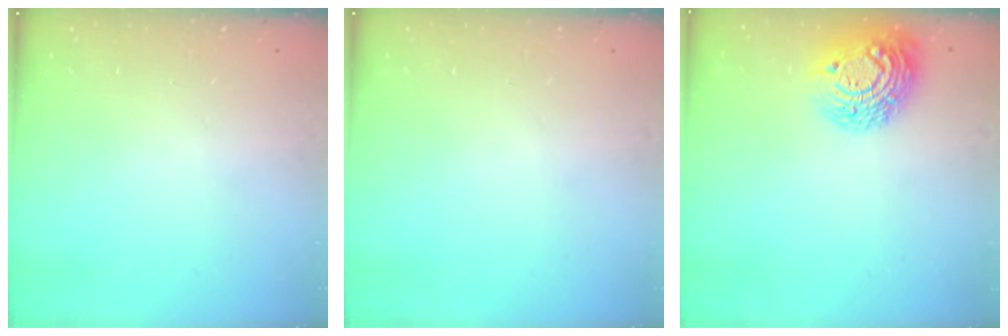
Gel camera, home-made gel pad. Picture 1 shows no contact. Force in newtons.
{"total": 0.0}
{"total": 15.8, "press": 15.8, "slide": 1.1}